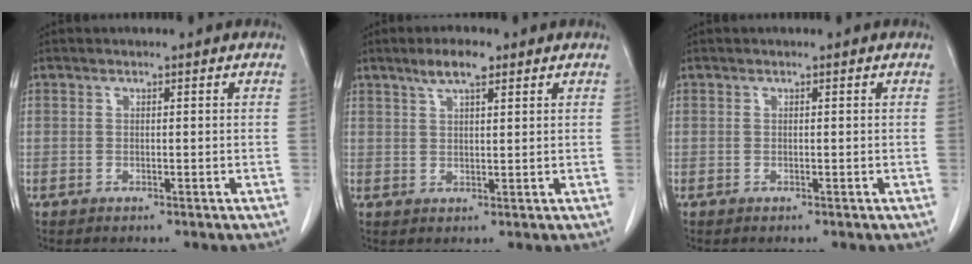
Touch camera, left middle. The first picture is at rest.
{"total": 4.2, "force": [2.8, 0.9, 3.0], "torque": [-0.058, 0.007, 0.050]}
{"total": 0.0}